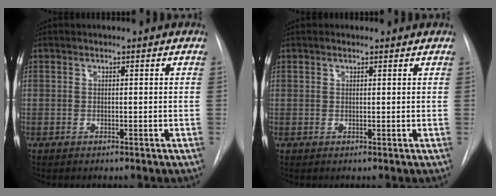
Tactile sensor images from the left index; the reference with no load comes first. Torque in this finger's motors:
{"motor_torque": [0.12, -1.06, -0.27, 0.00]}